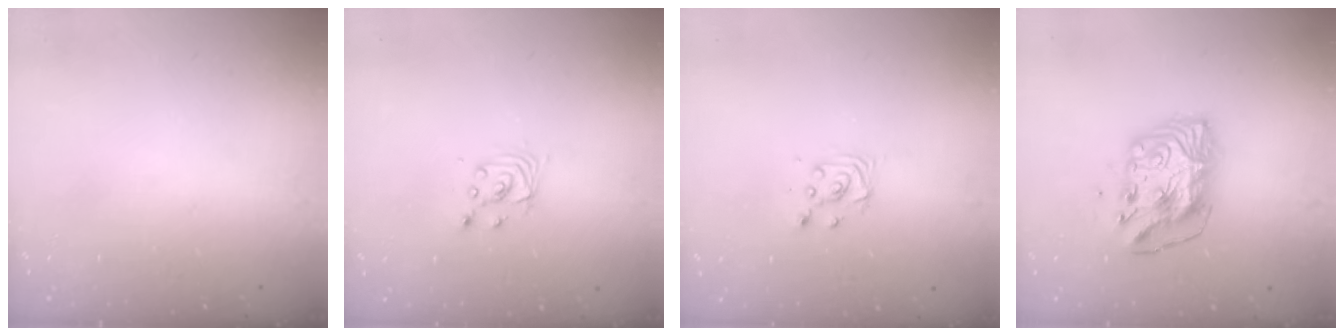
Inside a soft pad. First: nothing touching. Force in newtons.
{"total": 3.3, "press": 3.3, "slide": 0.3}
{"total": 3.8, "press": 3.7, "slide": 0.5}
{"total": 11.2, "press": 11.2, "slide": 1.1}